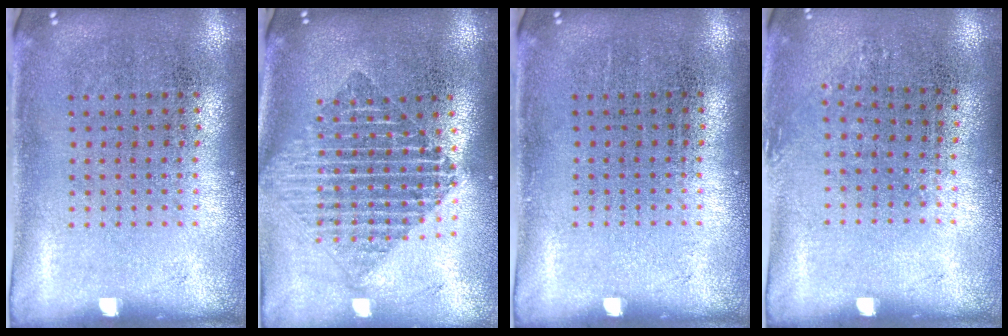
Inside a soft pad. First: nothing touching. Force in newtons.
{"total": 1.8, "press": 1.5, "slide": 1.1}
{"total": 0.0}
{"total": 0.7, "press": 0.6, "slide": 0.4}